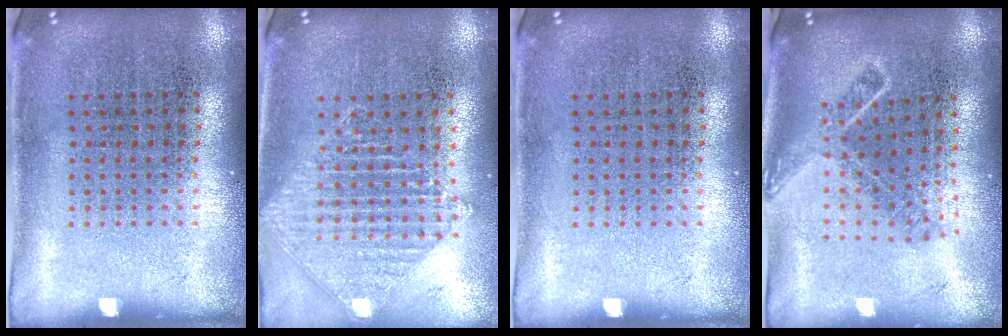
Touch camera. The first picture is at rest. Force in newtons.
{"total": 1.2, "press": 1.2, "slide": 0.2}
{"total": 0.0}
{"total": 1.6, "press": 1.2, "slide": 1.1}